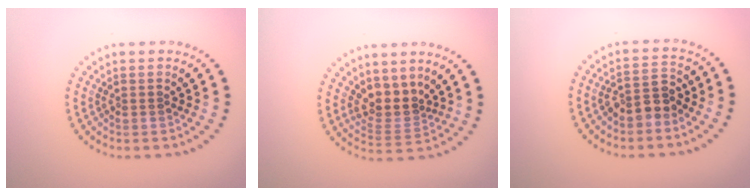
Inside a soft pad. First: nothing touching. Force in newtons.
{"total": 3.0, "press": 2.2, "slide": 2.0}
{"total": 2.6, "press": 2.4, "slide": 1.1}